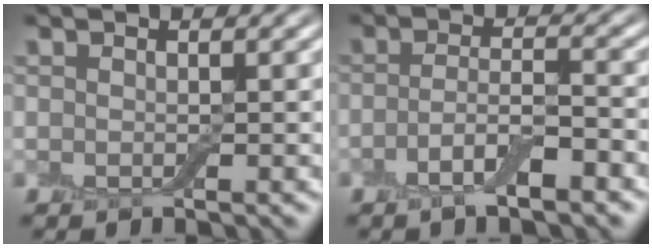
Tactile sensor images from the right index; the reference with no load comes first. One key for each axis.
{"total": 3.3, "fx": -1.9, "fy": 0.8, "fz": 2.7, "tx": -0.051, "ty": 0.002, "tz": -0.037}